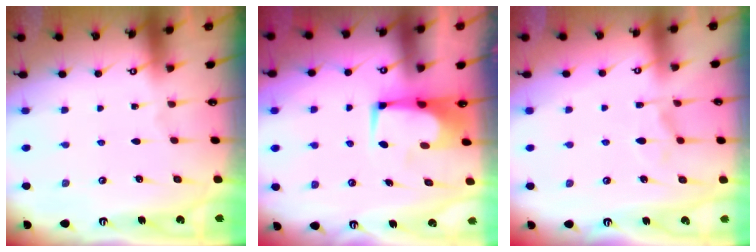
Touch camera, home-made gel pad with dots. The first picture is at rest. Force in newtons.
{"total": 0.0}
{"total": 6.7, "press": 6.6, "slide": 1.2}